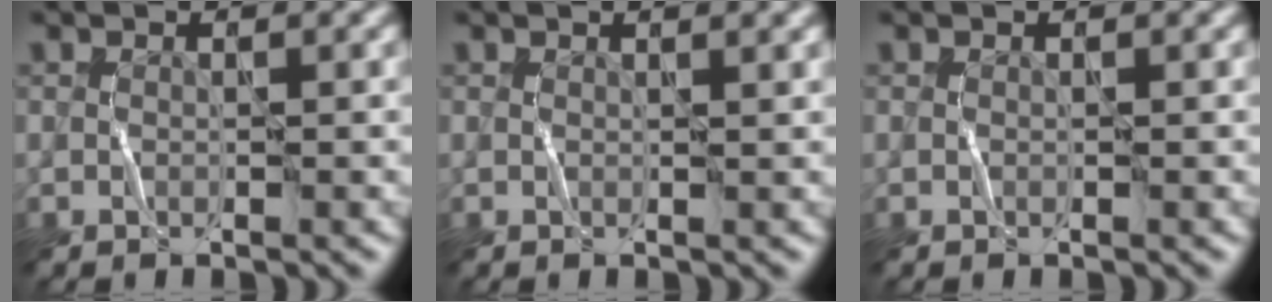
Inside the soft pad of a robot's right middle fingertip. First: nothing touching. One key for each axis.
{"total": 1.4, "fx": 0.5, "fy": 0.7, "fz": 1.1, "tx": -0.003, "ty": 0.008, "tz": -0.006}
{"total": 0.0}